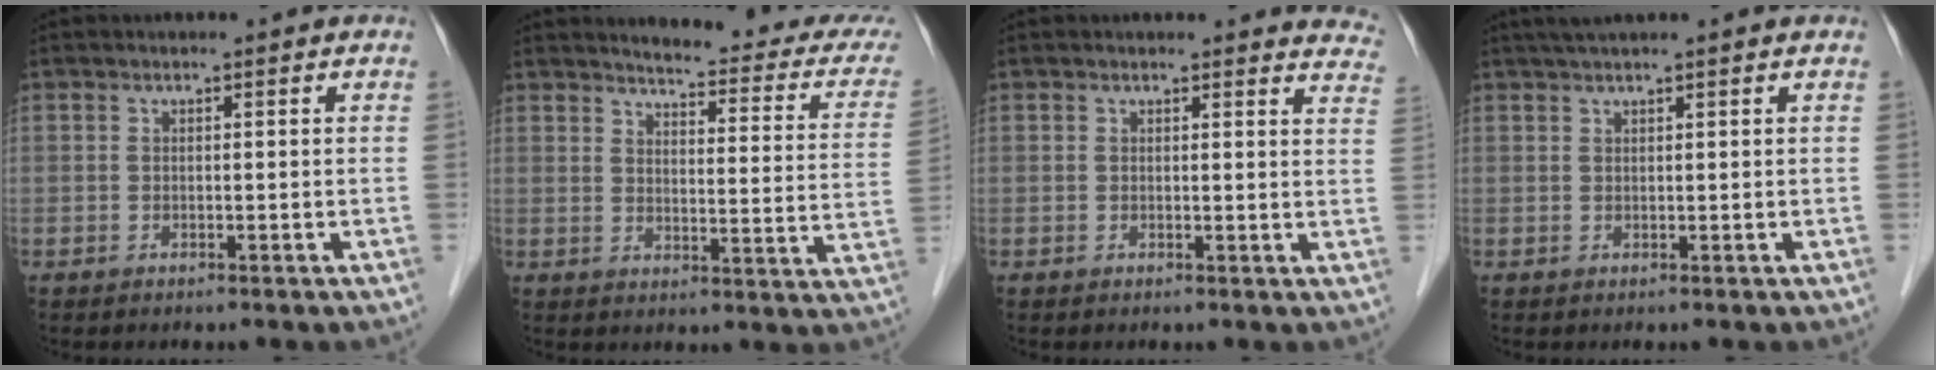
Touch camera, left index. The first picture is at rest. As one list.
[{"total": 17.2, "force": [16.0, 2.2, 5.8], "torque": [-0.056, -0.069, 0.161]}, {"total": 8.9, "force": [8.6, 1.9, 1.0], "torque": [0.032, -0.031, 0.050]}, {"total": 3.3, "force": [2.7, -0.5, 1.8], "torque": [-0.024, 0.027, 0.048]}]